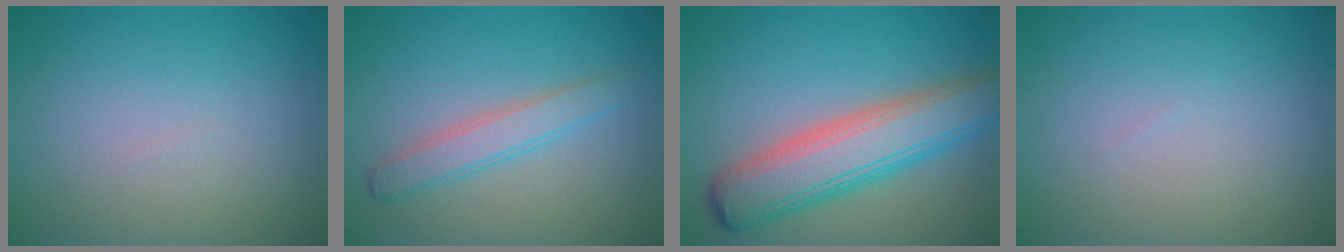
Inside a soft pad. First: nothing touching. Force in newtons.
{"total": 2.6, "press": 2.6, "slide": 0.2}
{"total": 7.6, "press": 7.6, "slide": 0.2}
{"total": 0.0}